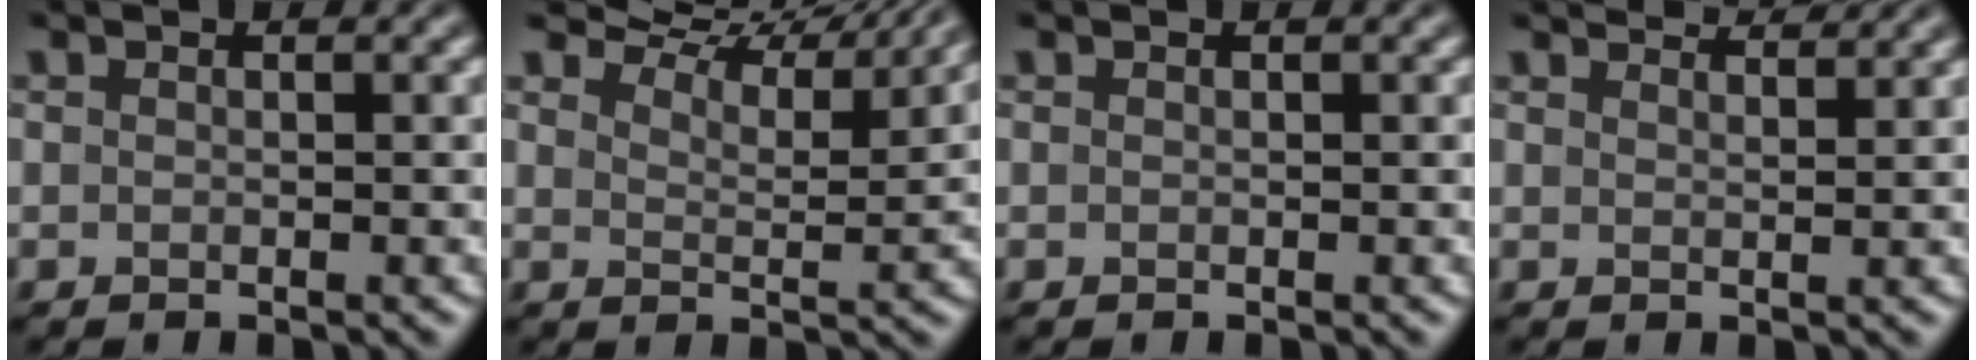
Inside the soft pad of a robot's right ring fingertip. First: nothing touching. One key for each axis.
{"total": 9.4, "fx": 8.7, "fy": 1.8, "fz": 3.2, "tx": -0.058, "ty": 0.006, "tz": 0.105}
{"total": 0.0}
{"total": 3.4, "fx": 3.3, "fy": 0.4, "fz": 1.0, "tx": -0.008, "ty": 0.003, "tz": 0.038}